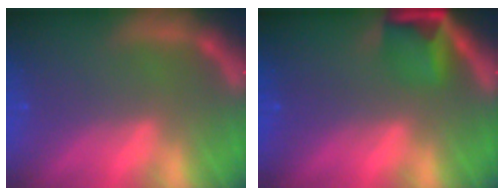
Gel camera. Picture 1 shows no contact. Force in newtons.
{"total": 4.9}